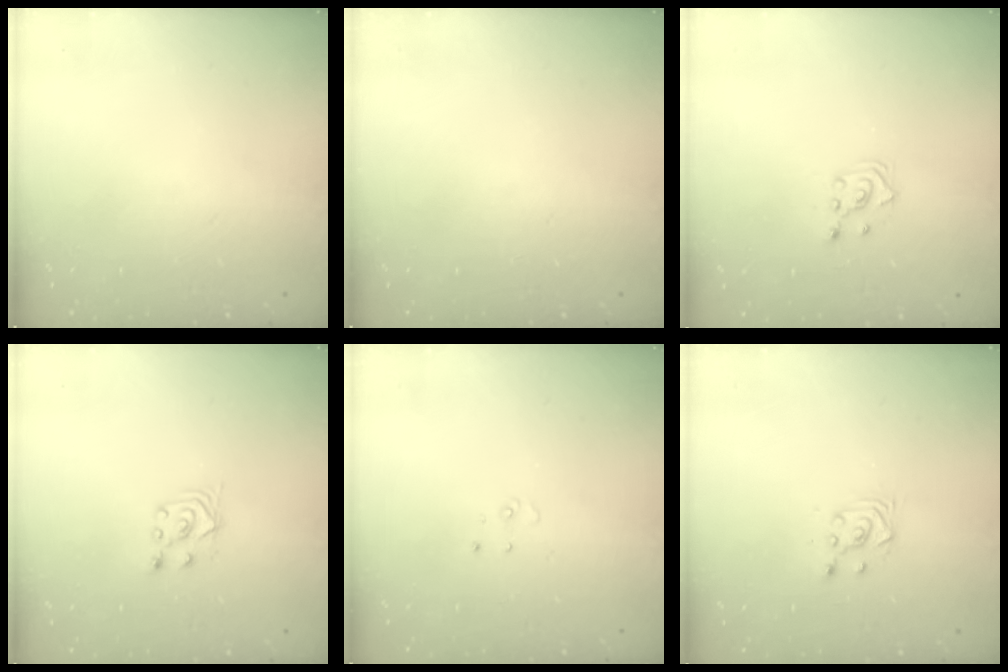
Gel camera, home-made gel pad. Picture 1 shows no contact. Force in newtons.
{"total": 0.0}
{"total": 2.5, "press": 2.3, "slide": 1.0}
{"total": 3.0, "press": 2.8, "slide": 0.9}
{"total": 2.7, "press": 2.7, "slide": 0.2}
{"total": 4.1, "press": 4.0, "slide": 1.0}